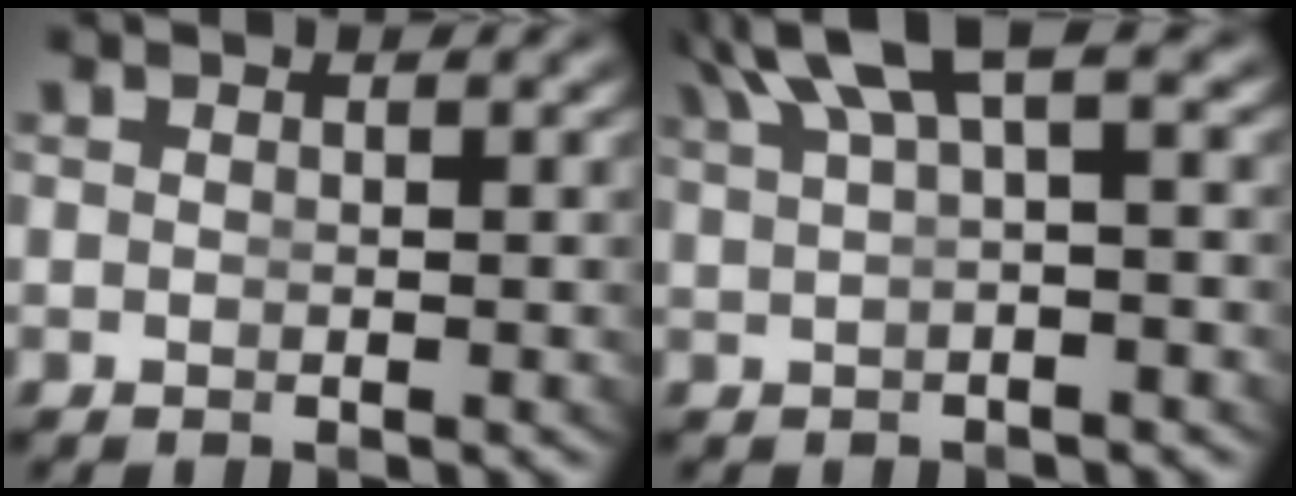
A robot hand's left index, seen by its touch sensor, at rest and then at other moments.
{"total": 4.8, "force": [2.5, 1.2, 3.9], "torque": [-0.063, 0.011, 0.045]}